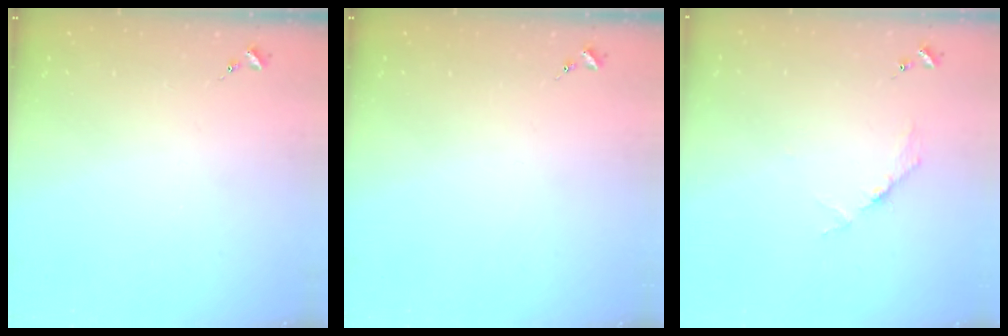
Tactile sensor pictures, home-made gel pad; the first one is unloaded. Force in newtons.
{"total": 0.0}
{"total": 3.8, "press": 3.8, "slide": 0.4}